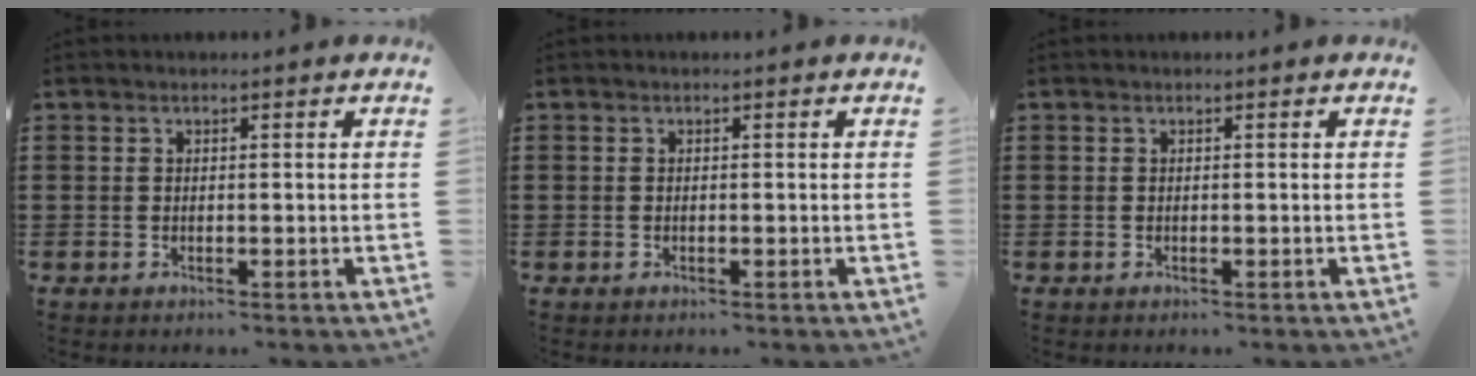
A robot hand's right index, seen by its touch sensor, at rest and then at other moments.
{"total": 0.0}
{"total": 0.0}